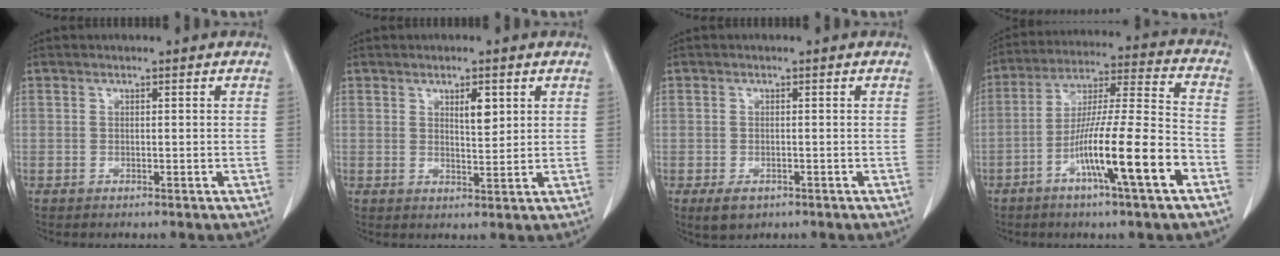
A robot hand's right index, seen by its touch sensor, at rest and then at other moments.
{"total": 3.4, "force": [1.5, 1.0, 2.9], "torque": [-0.048, -0.003, 0.027]}
{"total": 2.9, "force": [-1.6, 1.9, 1.5], "torque": [-0.028, -0.004, -0.016]}
{"total": 15.7, "force": [-6.8, 0.1, 14.2], "torque": [-0.251, -0.005, -0.119]}